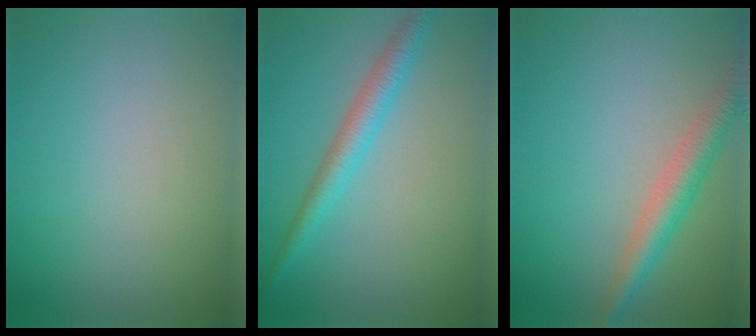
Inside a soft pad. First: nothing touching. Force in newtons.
{"total": 2.9, "press": 2.9, "slide": 0.2}
{"total": 3.6, "press": 3.6, "slide": 0.1}